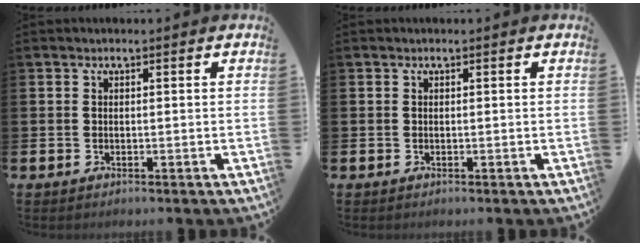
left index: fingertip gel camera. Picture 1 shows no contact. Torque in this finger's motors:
{"motor_torque": [-0.08, 0.00, 0.00, 0.00]}